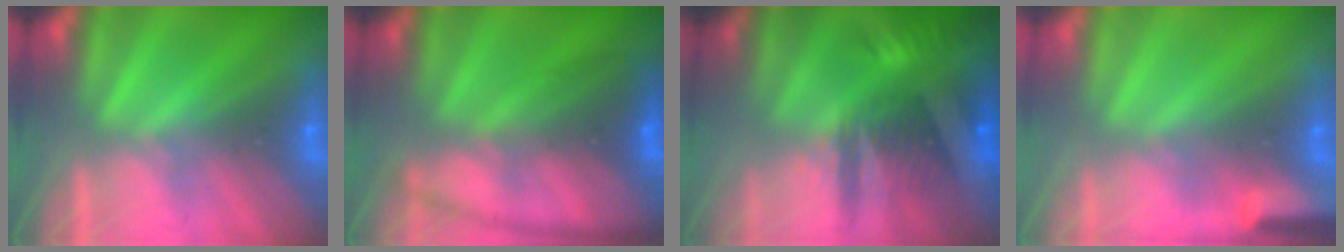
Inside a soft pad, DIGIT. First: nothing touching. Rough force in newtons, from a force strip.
{"total": 5.7}
{"total": 8.0}
{"total": 7.7}